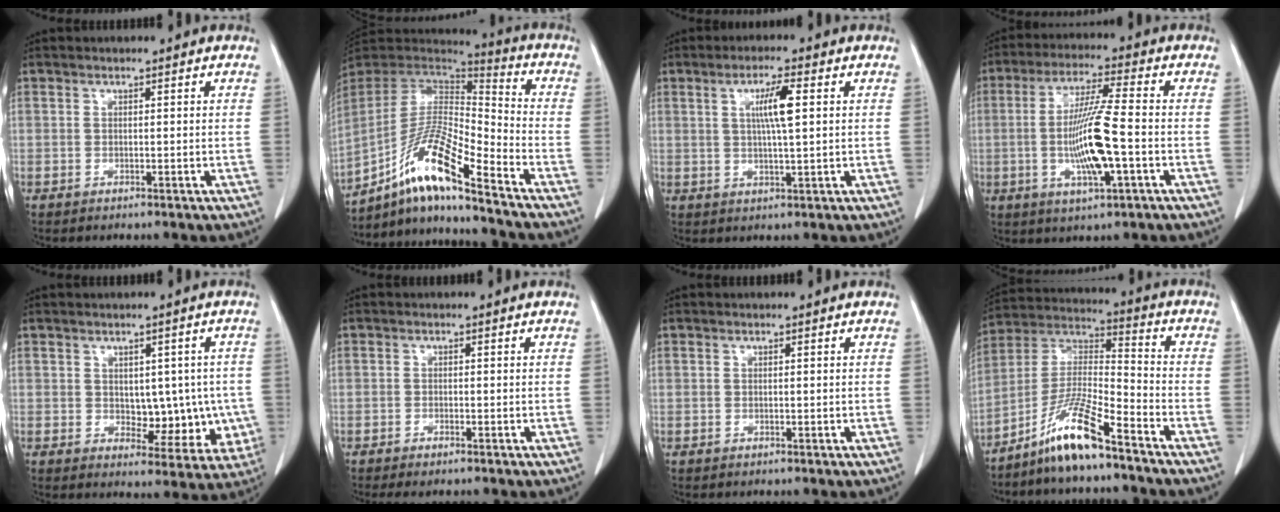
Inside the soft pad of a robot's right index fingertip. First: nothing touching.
{"total": 15.4, "force": [-10.4, 0.8, 11.4], "torque": [-0.219, 0.003, -0.187]}
{"total": 5.4, "force": [1.3, 0.2, 5.3], "torque": [-0.096, 0.000, 0.023]}
{"total": 11.4, "force": [-2.1, 0.5, 11.2], "torque": [-0.221, -0.008, -0.041]}
{"total": 8.0, "force": [-0.3, 4.9, 6.3], "torque": [-0.056, 0.011, 0.011]}
{"total": 2.1, "force": [-1.8, 0.4, 1.1], "torque": [-0.018, -0.005, -0.024]}
{"total": 0.0}
{"total": 11.2, "force": [-8.1, 0.5, 7.7], "torque": [-0.162, -0.002, -0.157]}